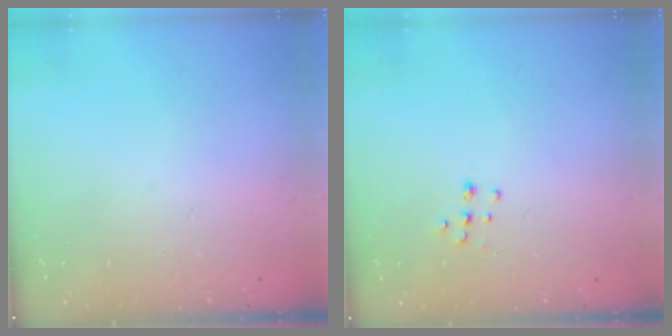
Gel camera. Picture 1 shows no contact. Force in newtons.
{"total": 7.0, "press": 6.9, "slide": 0.6}